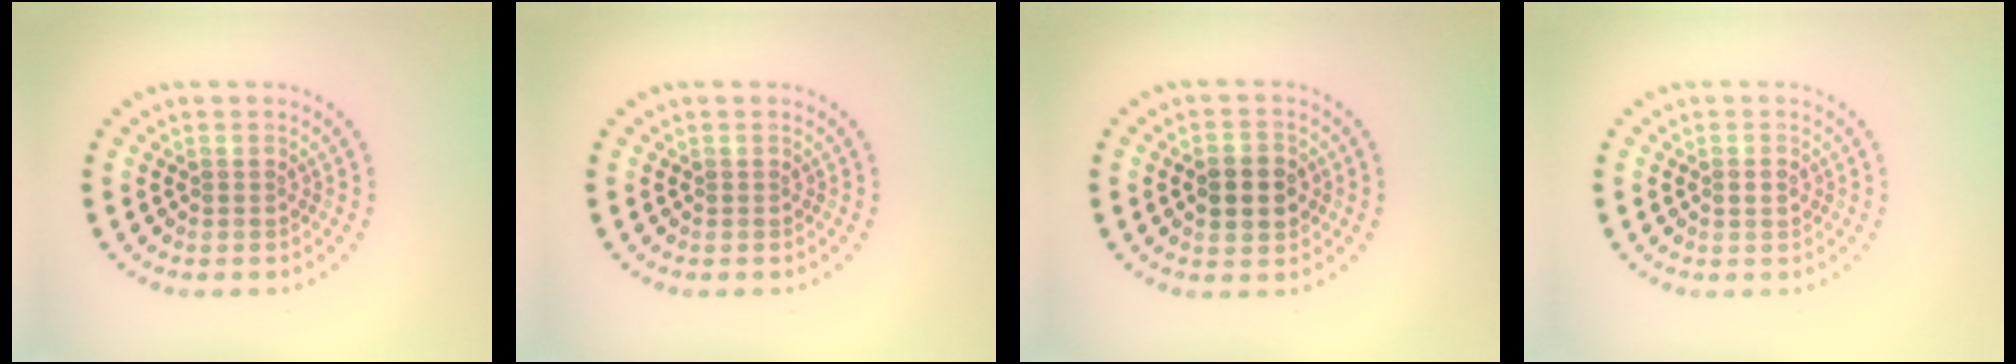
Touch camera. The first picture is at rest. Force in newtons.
{"total": 0.0}
{"total": 3.6, "press": 3.6, "slide": 0.2}
{"total": 1.0, "press": 0.9, "slide": 0.2}